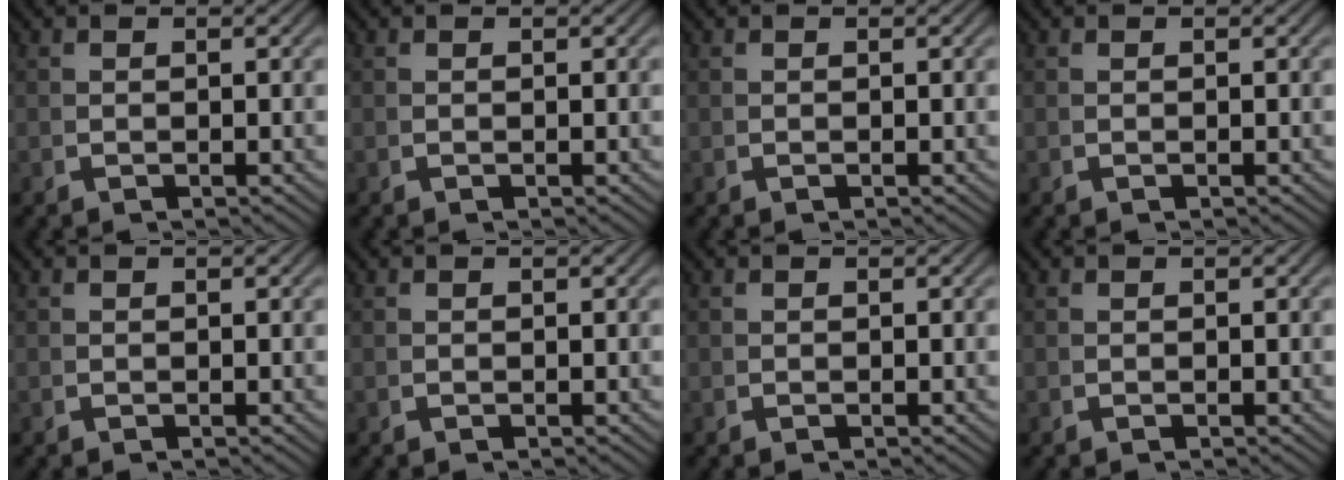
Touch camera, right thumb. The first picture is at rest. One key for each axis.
{"total": 0.0}
{"total": 0.0}
{"total": 0.0}
{"total": 0.0}
{"total": 0.0}
{"total": 0.0}
{"total": 0.0}